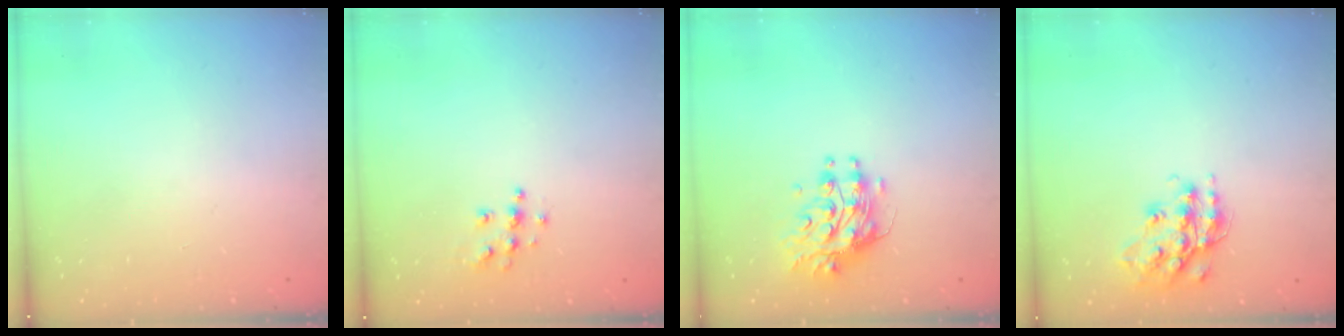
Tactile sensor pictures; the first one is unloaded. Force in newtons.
{"total": 6.2, "press": 6.2, "slide": 0.2}
{"total": 9.0, "press": 9.0, "slide": 0.8}
{"total": 15.9, "press": 15.9, "slide": 1.0}